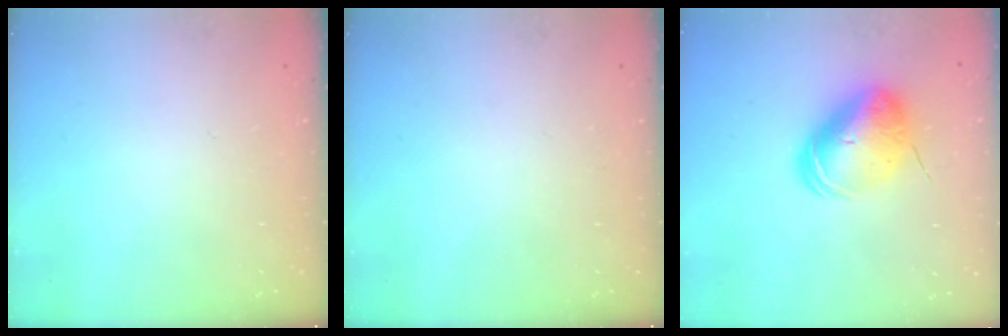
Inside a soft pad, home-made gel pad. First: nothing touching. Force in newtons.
{"total": 0.0}
{"total": 10.5, "press": 10.3, "slide": 2.0}